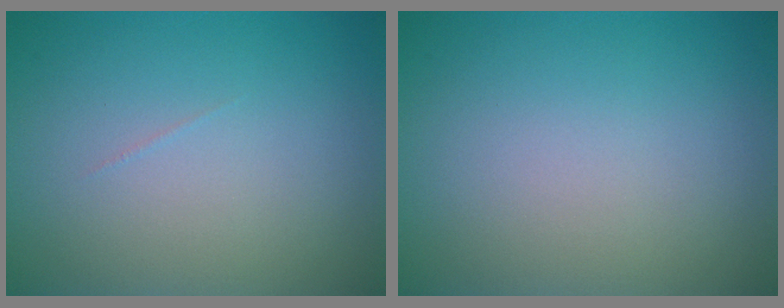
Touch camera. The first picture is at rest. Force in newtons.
{"total": 0.0}